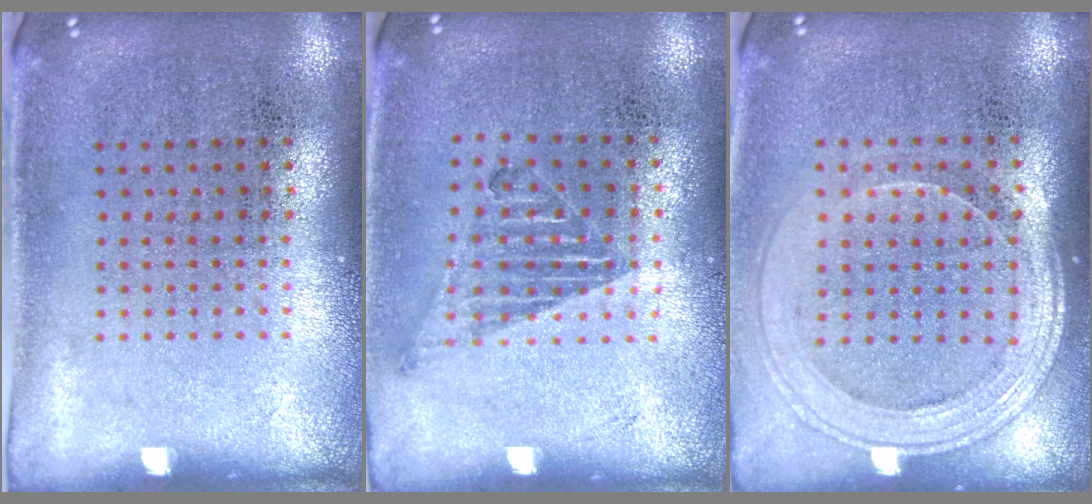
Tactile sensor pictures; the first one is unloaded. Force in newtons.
{"total": 1.0, "press": 0.9, "slide": 0.4}
{"total": 1.8, "press": 1.6, "slide": 0.7}